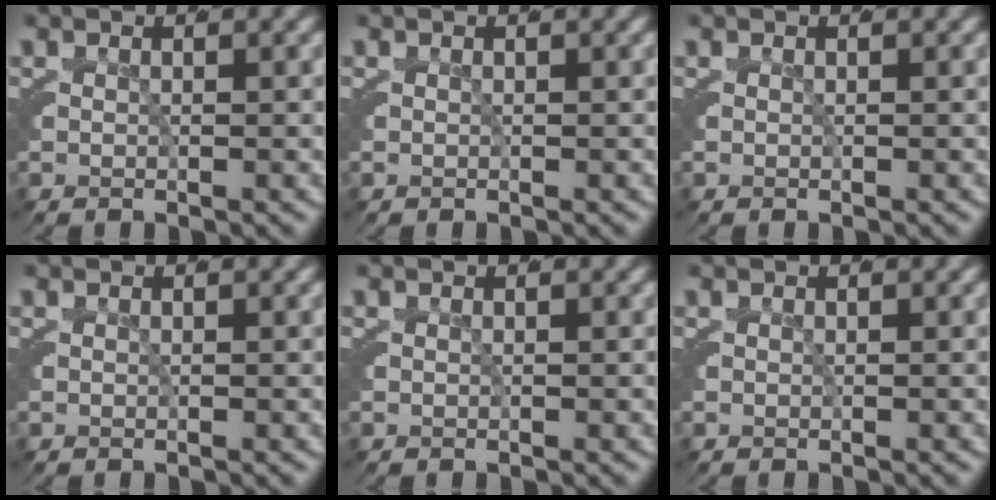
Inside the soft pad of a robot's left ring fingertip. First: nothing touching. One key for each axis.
{"total": 0.0}
{"total": 0.0}
{"total": 0.0}
{"total": 0.0}
{"total": 0.0}